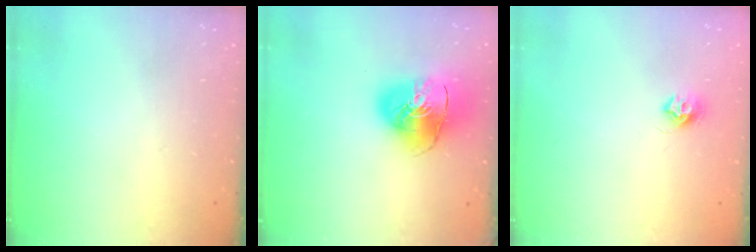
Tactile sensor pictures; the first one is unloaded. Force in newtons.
{"total": 14.7, "press": 14.5, "slide": 2.2}
{"total": 7.6, "press": 7.5, "slide": 0.5}